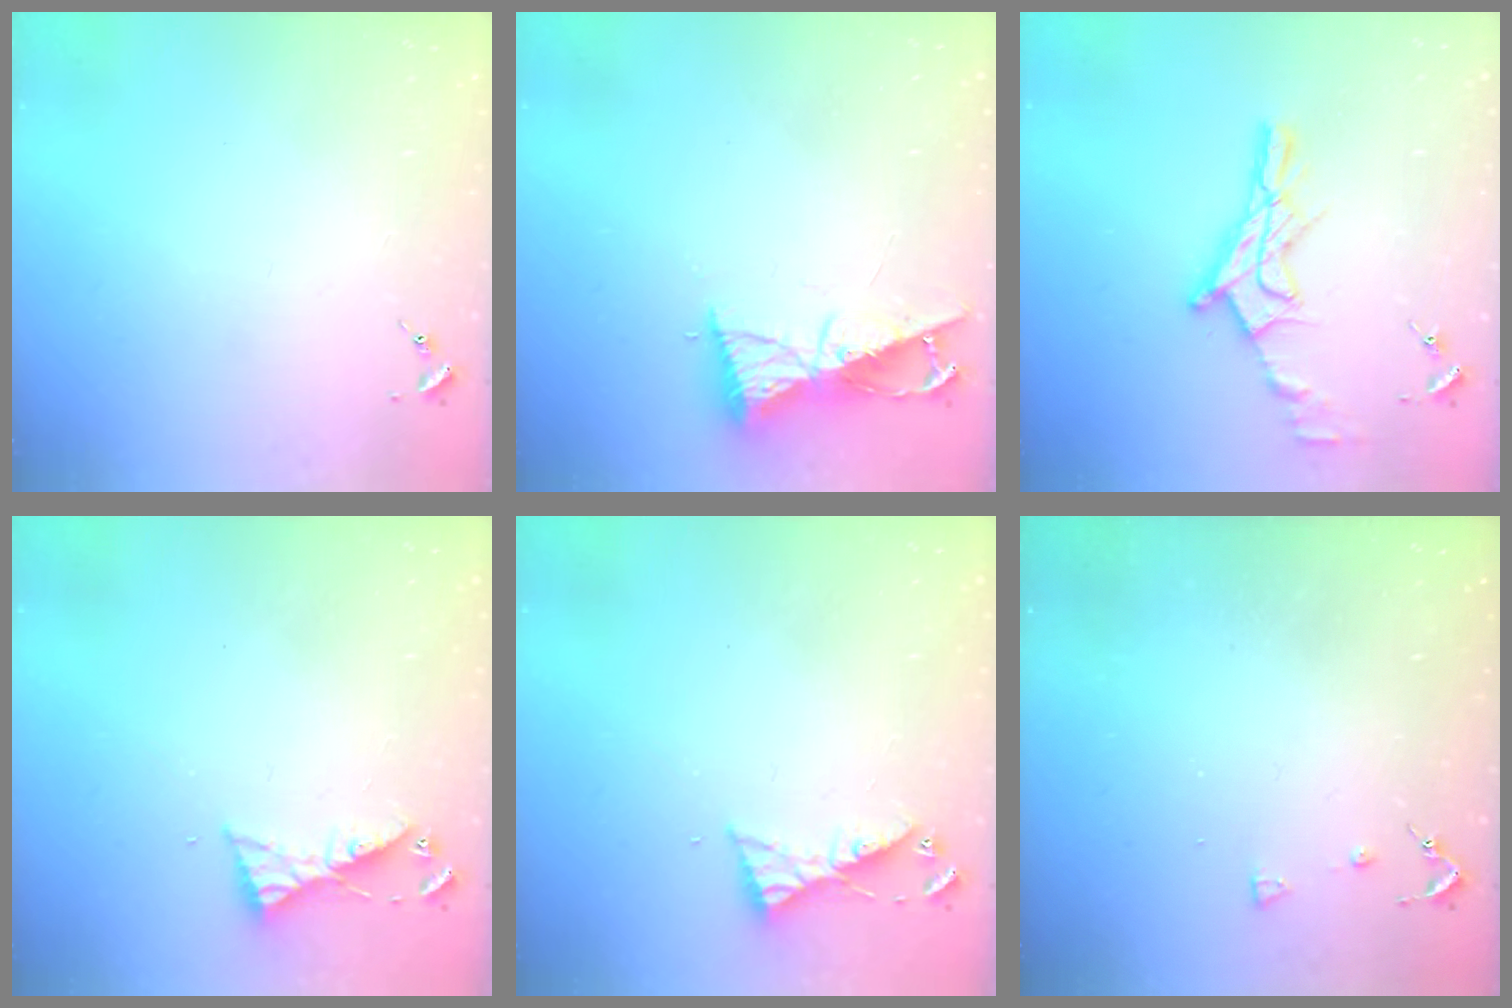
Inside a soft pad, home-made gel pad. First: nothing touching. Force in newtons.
{"total": 8.9, "press": 8.9, "slide": 0.5}
{"total": 14.2, "press": 14.2, "slide": 1.1}
{"total": 5.2, "press": 5.2, "slide": 0.4}
{"total": 5.2, "press": 5.2, "slide": 0.4}
{"total": 3.3, "press": 3.3, "slide": 0.6}